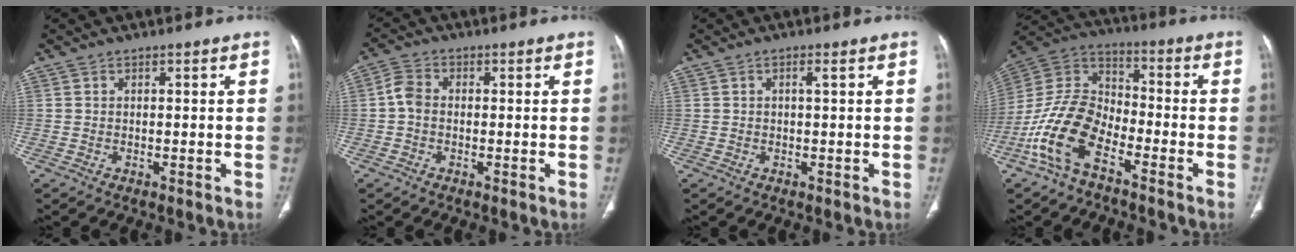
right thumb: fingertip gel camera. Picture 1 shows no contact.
{"total": 3.7, "force": [-0.5, 2.7, 2.5], "torque": [-0.048, 0.010, -0.018]}
{"total": 1.0, "force": [0.3, 0.2, 0.9], "torque": [-0.021, 0.001, 0.003]}
{"total": 14.2, "force": [-7.4, 7.2, 9.7], "torque": [-0.197, 0.056, -0.155]}